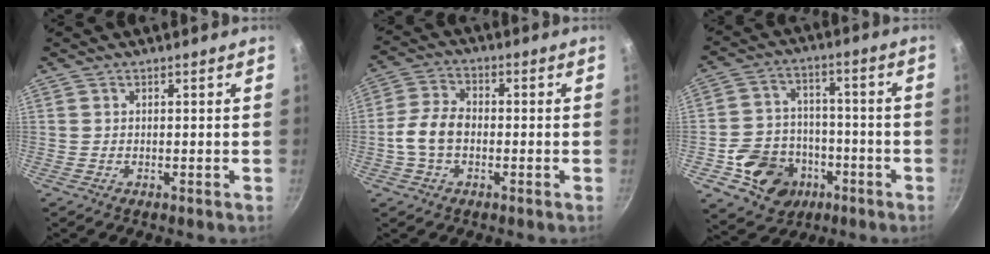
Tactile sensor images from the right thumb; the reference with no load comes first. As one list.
[{"total": 7.3, "force": [-1.4, 5.0, 5.2], "torque": [-0.090, 0.030, -0.036]}, {"total": 13.6, "force": [-5.3, 11.3, 5.3], "torque": [-0.058, 0.048, -0.078]}]